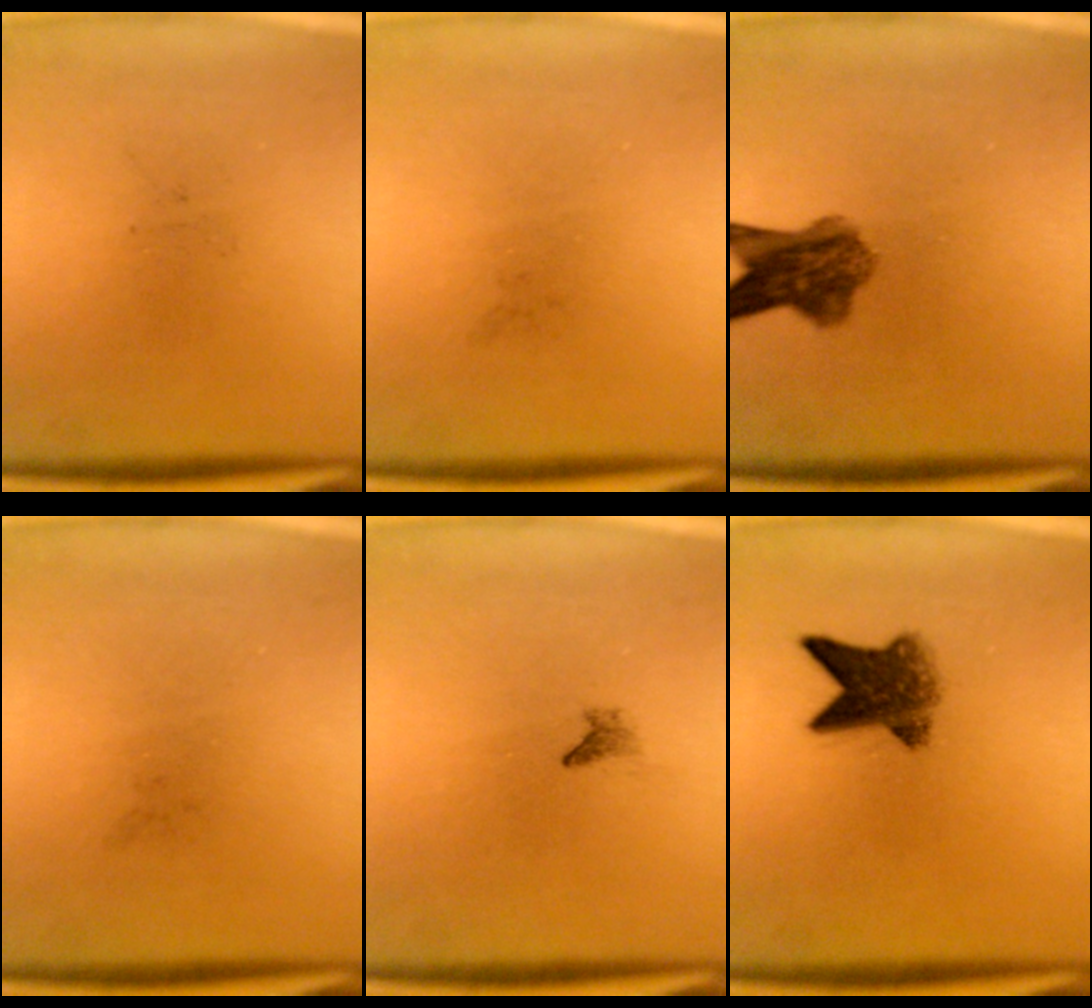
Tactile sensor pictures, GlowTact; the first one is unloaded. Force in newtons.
{"total": 0.0}
{"total": 6.6}
{"total": 0.0}
{"total": 0.8}
{"total": 6.2}